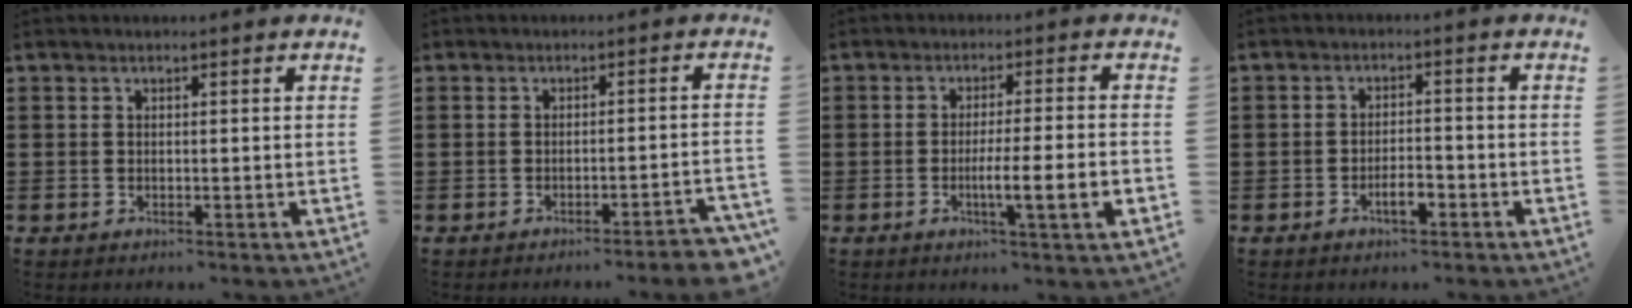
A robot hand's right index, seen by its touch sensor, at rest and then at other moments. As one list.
[{"total": 2.8, "force": [-2.5, -0.3, 1.3], "torque": [-0.021, -0.005, -0.050]}, {"total": 6.0, "force": [-1.8, 0.0, 5.7], "torque": [-0.094, -0.011, -0.031]}, {"total": 3.3, "force": [-1.9, 1.2, 2.4], "torque": [-0.042, 0.004, -0.034]}]